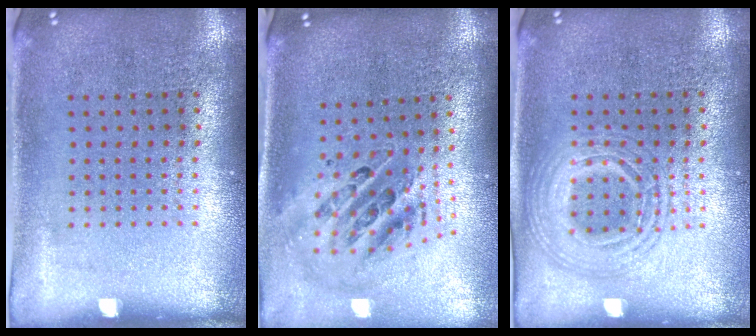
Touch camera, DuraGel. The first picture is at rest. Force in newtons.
{"total": 1.4, "press": 1.3, "slide": 0.7}
{"total": 2.9, "press": 2.9, "slide": 0.3}